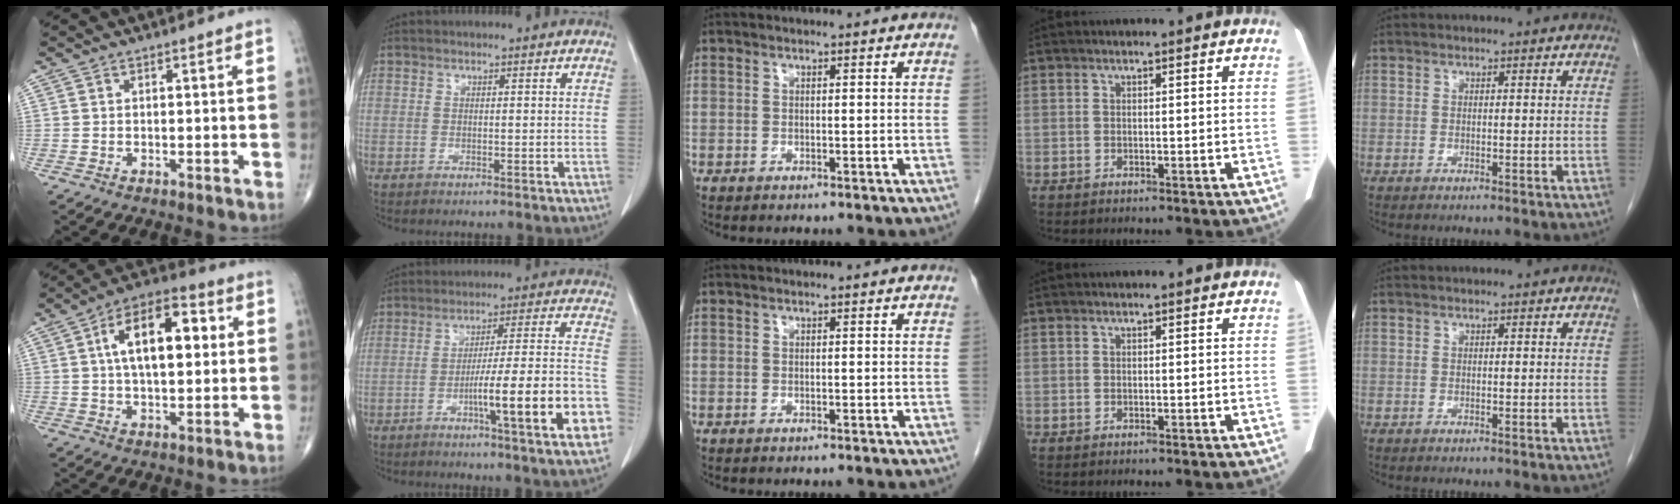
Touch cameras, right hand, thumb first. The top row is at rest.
{"thumb": {"total": 14.5, "force": [2.8, 7.2, 12.2], "torque": [-0.186, 0.018, 0.041]}, "index": {"total": 15.9, "force": [-5.8, 0.4, 14.8], "torque": [-0.200, 0.008, -0.085]}}